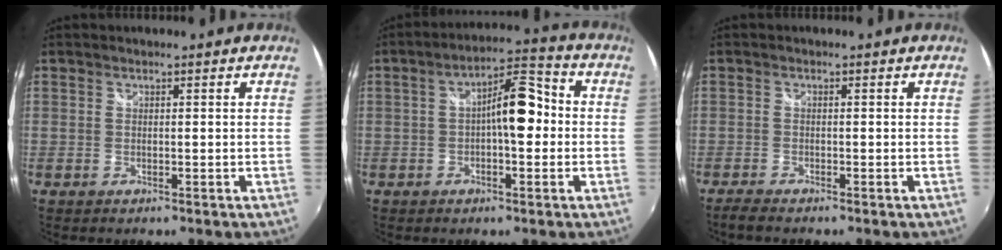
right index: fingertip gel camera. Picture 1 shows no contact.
{"total": 8.7, "force": [-0.5, 3.0, 8.1], "torque": [-0.128, 0.025, -0.011]}
{"total": 2.5, "force": [-2.3, 0.4, 1.0], "torque": [-0.028, -0.011, -0.044]}